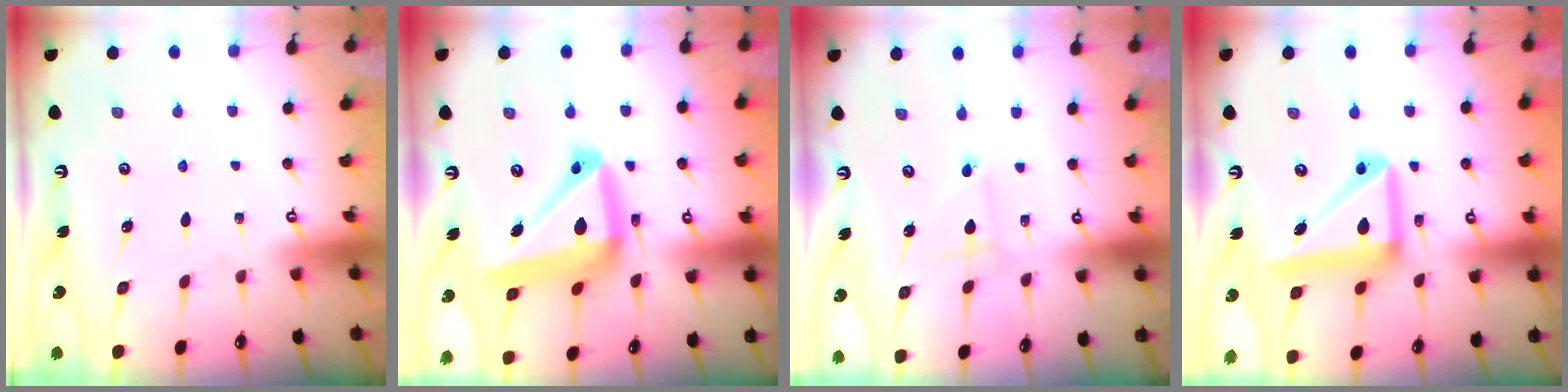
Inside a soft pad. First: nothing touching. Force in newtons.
{"total": 19.2, "press": 19.1, "slide": 2.0}
{"total": 1.1, "press": 1.1, "slide": 0.1}
{"total": 15.5, "press": 15.3, "slide": 2.3}